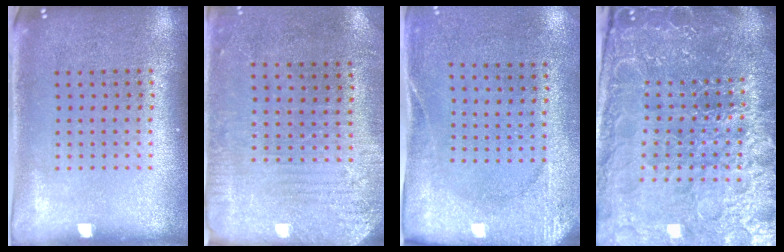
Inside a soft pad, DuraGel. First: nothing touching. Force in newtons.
{"total": 2.8, "press": 2.4, "slide": 1.5}
{"total": 2.6, "press": 2.1, "slide": 1.6}
{"total": 6.0, "press": 5.4, "slide": 2.6}